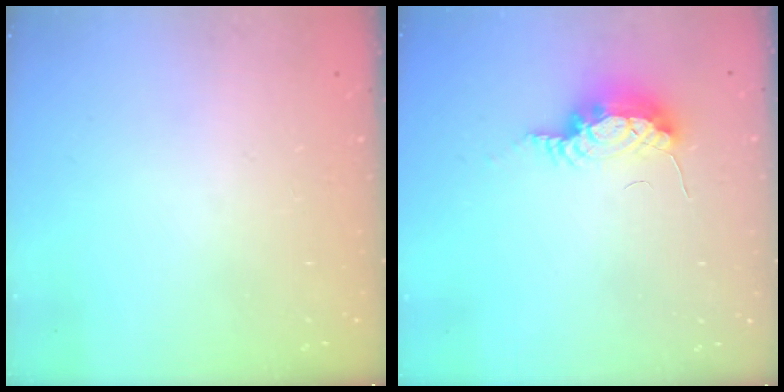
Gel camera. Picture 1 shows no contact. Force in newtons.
{"total": 14.9, "press": 10.1, "slide": 11.0}